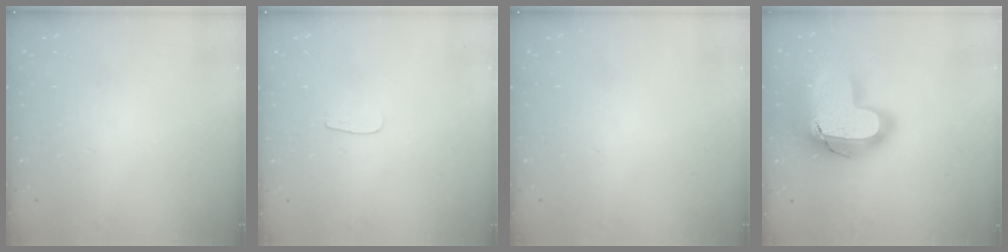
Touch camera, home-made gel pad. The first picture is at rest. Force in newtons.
{"total": 3.6, "press": 3.6, "slide": 0.4}
{"total": 0.0}
{"total": 23.0, "press": 22.9, "slide": 1.6}